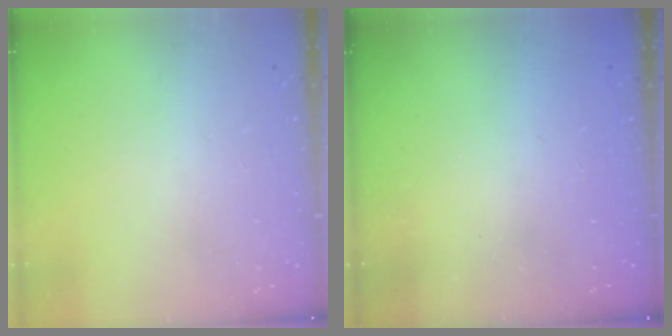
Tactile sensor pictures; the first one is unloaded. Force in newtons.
{"total": 2.5, "press": 2.4, "slide": 0.8}